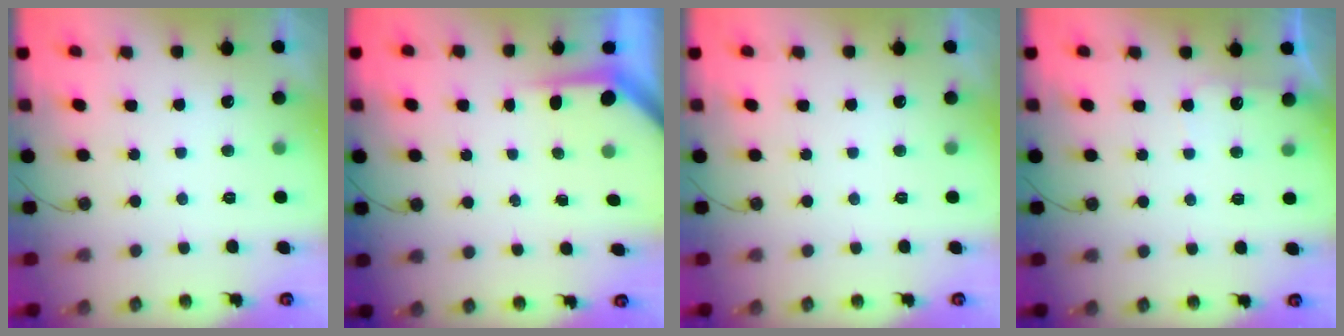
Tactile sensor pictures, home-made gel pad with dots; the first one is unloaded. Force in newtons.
{"total": 3.6, "press": 3.6, "slide": 0.4}
{"total": 0.0}
{"total": 4.0, "press": 4.0, "slide": 0.5}